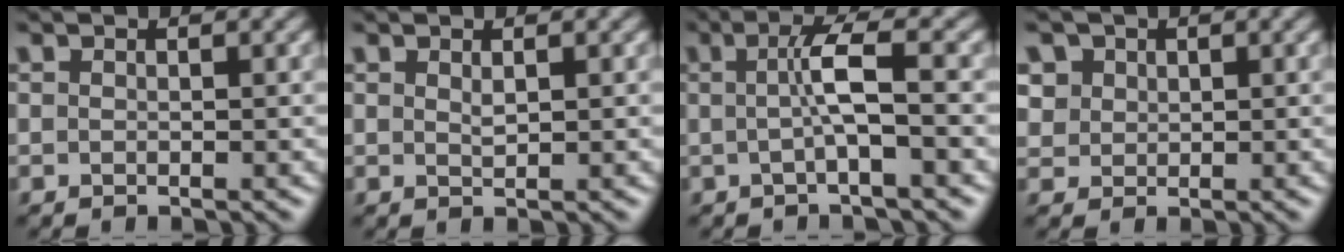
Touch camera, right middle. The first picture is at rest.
{"total": 0.7, "force": [0.4, 0.2, 0.5], "torque": [-0.013, -0.001, 0.010]}
{"total": 3.3, "force": [-0.1, 0.4, 3.3], "torque": [-0.063, 0.004, -0.005]}
{"total": 3.1, "force": [1.5, 2.5, 1.0], "torque": [-0.039, 0.004, 0.043]}